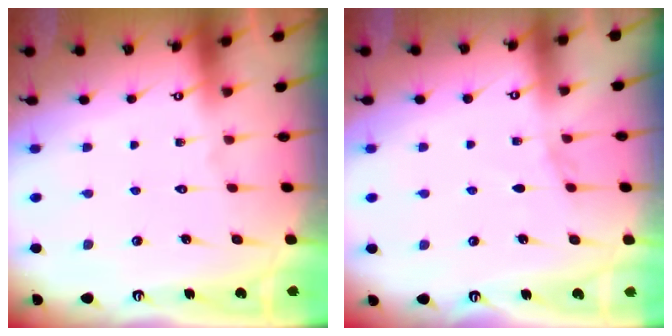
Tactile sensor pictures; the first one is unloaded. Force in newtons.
{"total": 4.0, "press": 3.9, "slide": 0.4}